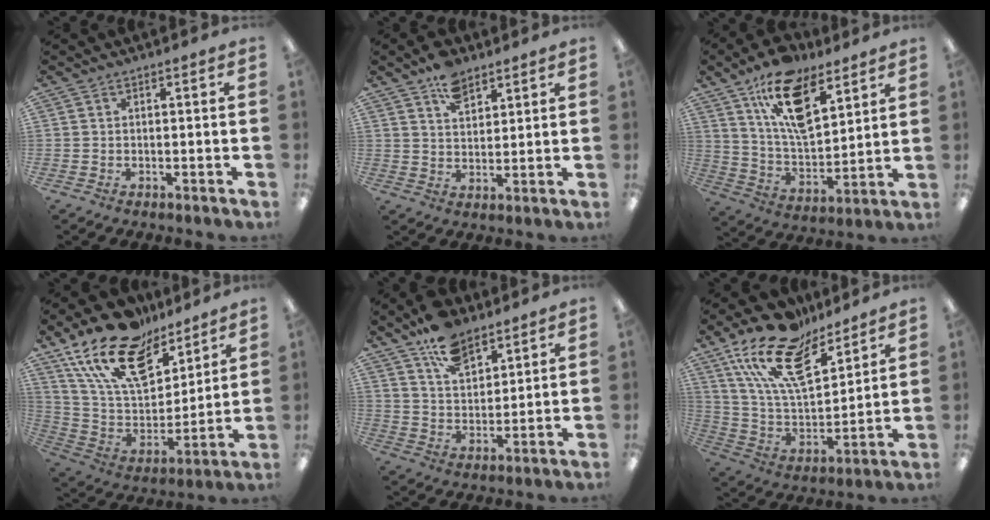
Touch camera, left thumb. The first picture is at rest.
{"total": 7.2, "force": [5.1, 3.9, 3.1], "torque": [-0.054, -0.018, 0.093]}
{"total": 16.1, "force": [10.2, 7.4, 10.0], "torque": [-0.176, -0.041, 0.182]}
{"total": 21.1, "force": [14.9, 10.4, 10.8], "torque": [-0.208, -0.091, 0.270]}
{"total": 11.0, "force": [8.0, 5.7, 4.9], "torque": [-0.089, -0.038, 0.148]}
{"total": 19.5, "force": [13.5, 8.4, 11.3], "torque": [-0.226, -0.077, 0.242]}